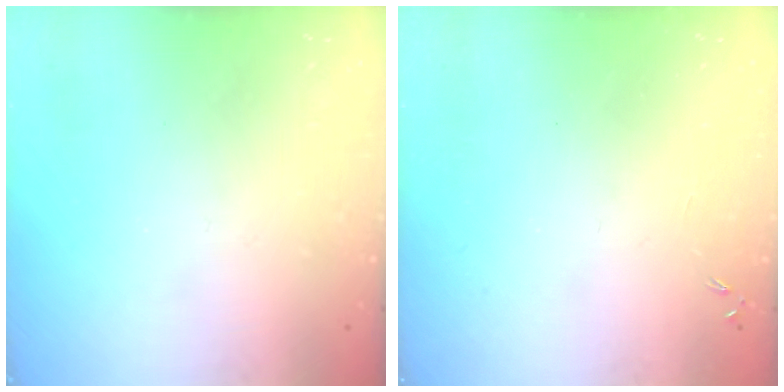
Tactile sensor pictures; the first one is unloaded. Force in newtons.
{"total": 0.0}